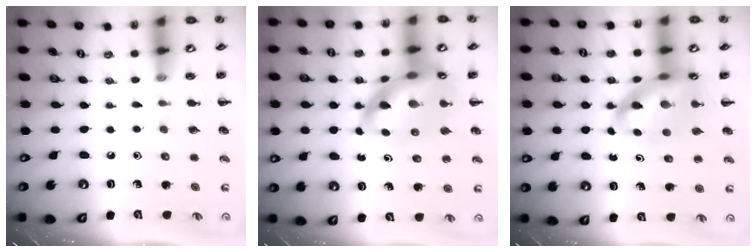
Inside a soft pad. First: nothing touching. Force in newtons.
{"total": 16.5, "press": 15.9, "slide": 4.3}
{"total": 13.4, "press": 13.0, "slide": 3.3}